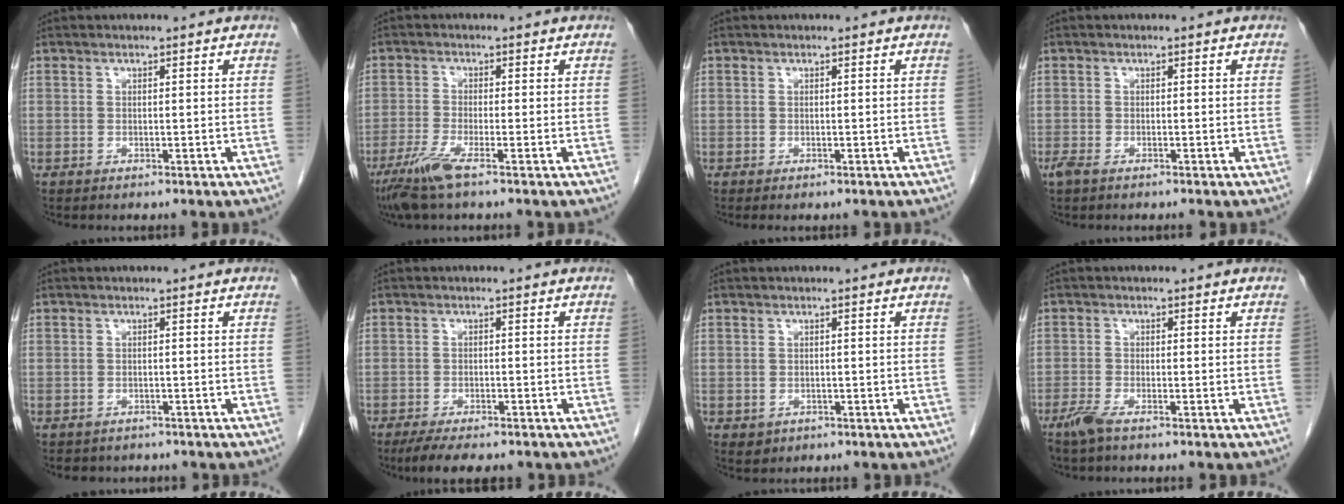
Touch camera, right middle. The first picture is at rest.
{"total": 5.1, "force": [-3.3, 0.0, 3.9], "torque": [-0.084, -0.016, -0.069]}
{"total": 1.2, "force": [-1.0, 0.4, 0.5], "torque": [-0.009, -0.002, -0.010]}
{"total": 2.0, "force": [-1.6, 0.5, 1.2], "torque": [-0.025, -0.005, -0.028]}
{"total": 4.0, "force": [-3.4, 2.0, 0.8], "torque": [-0.015, 0.002, -0.040]}
{"total": 7.1, "force": [-5.7, 2.0, 3.7], "torque": [-0.053, -0.010, -0.087]}
{"total": 1.5, "force": [-0.6, 1.3, 0.4], "torque": [-0.006, 0.003, 0.001]}
{"total": 2.5, "force": [-1.9, 0.2, 1.6], "torque": [-0.042, -0.005, -0.043]}